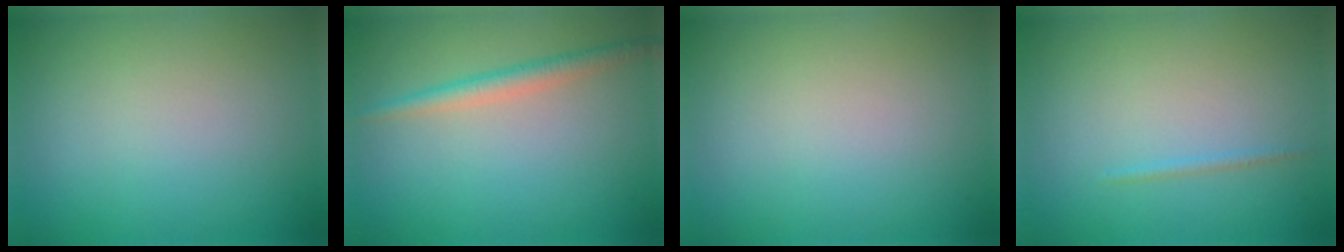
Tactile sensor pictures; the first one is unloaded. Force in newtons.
{"total": 2.1, "press": 2.1, "slide": 0.0}
{"total": 0.0}
{"total": 0.6, "press": 0.6, "slide": 0.1}